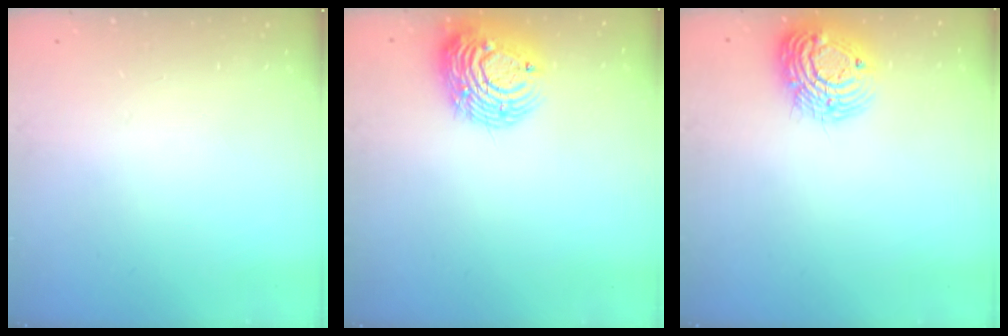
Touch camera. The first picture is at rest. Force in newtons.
{"total": 12.4, "press": 12.3, "slide": 1.3}
{"total": 14.5, "press": 14.4, "slide": 1.4}